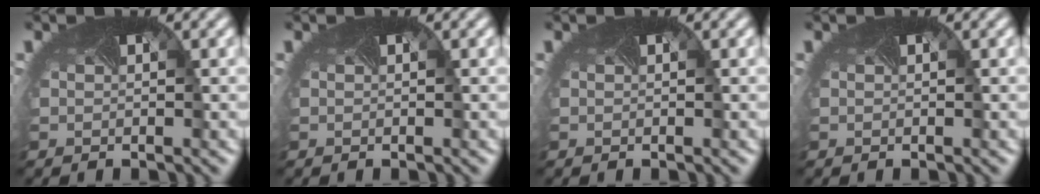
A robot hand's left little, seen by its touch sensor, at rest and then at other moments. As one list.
[{"total": 0.0}, {"total": 0.0}, {"total": 0.0}]